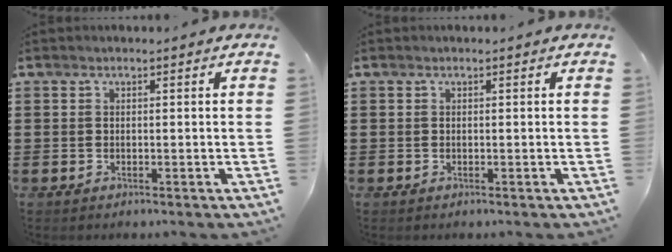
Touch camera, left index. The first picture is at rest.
{"total": 0.0}